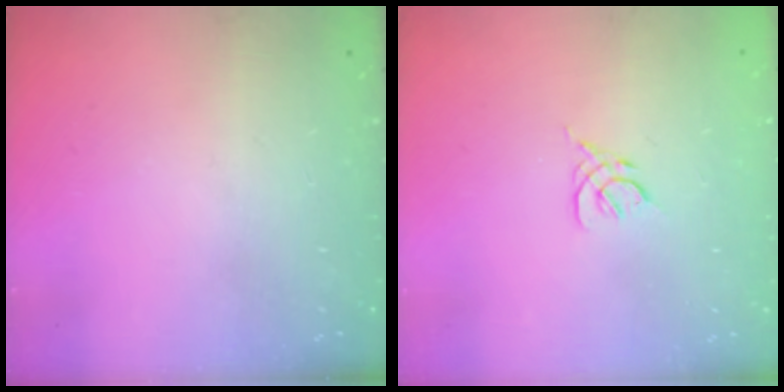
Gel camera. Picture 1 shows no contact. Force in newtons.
{"total": 2.2, "press": 2.1, "slide": 0.6}